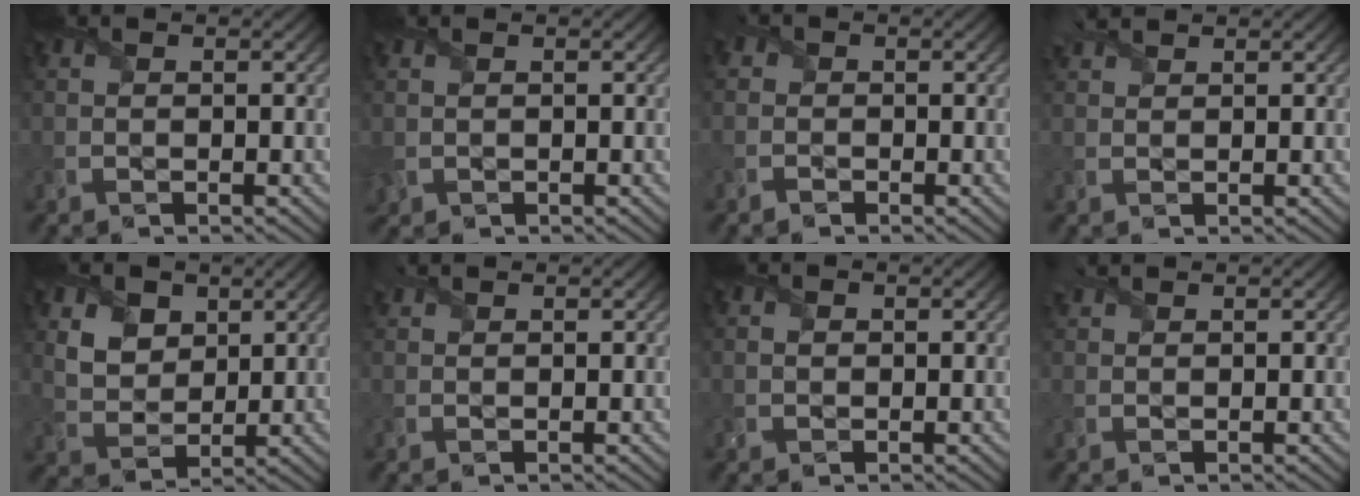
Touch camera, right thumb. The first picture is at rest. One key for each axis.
{"total": 0.9, "fx": 0.4, "fy": 0.8, "fz": 0.2, "tx": -0.017, "ty": -0.002, "tz": 0.006}
{"total": 1.7, "fx": -0.8, "fy": 1.5, "fz": 0.3, "tx": -0.006, "ty": 0.004, "tz": -0.021}
{"total": 2.5, "fx": 2.3, "fy": 0.4, "fz": 0.9, "tx": -0.029, "ty": 0.016, "tz": 0.044}
{"total": 6.1, "fx": 3.1, "fy": 4.3, "fz": 3.0, "tx": -0.098, "ty": -0.014, "tz": 0.049}
{"total": 1.2, "fx": 1.1, "fy": 0.1, "fz": 0.2, "tx": -0.010, "ty": 0.007, "tz": 0.022}
{"total": 0.6, "fx": 0.1, "fy": 0.5, "fz": 0.3, "tx": -0.014, "ty": 0.000, "tz": 0.001}
{"total": 1.6, "fx": 1.6, "fy": 0.1, "fz": 0.5, "tx": -0.016, "ty": 0.010, "tz": 0.032}